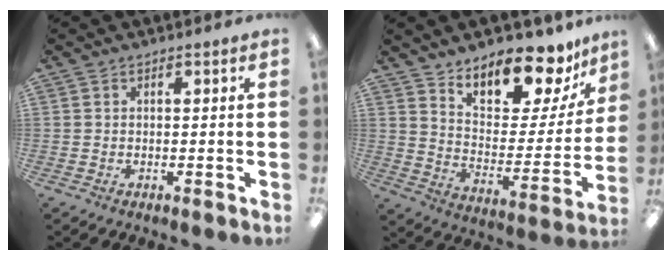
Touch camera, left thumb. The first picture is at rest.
{"total": 16.3, "force": [13.8, 5.7, 6.4], "torque": [-0.101, -0.110, 0.239]}